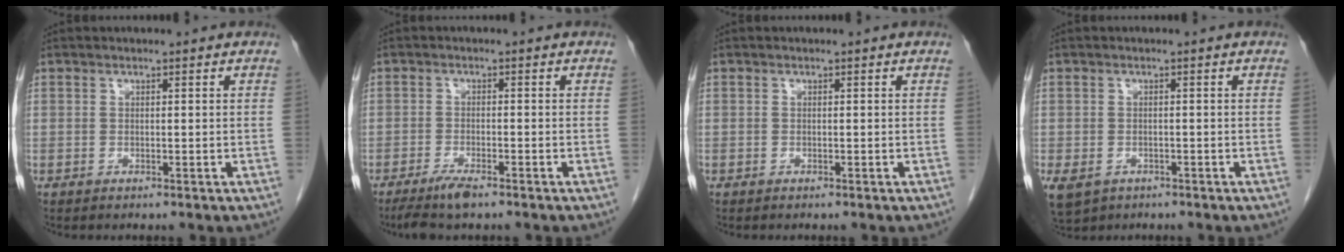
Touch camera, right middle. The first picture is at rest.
{"total": 4.3, "force": [-3.2, 0.6, 2.7], "torque": [-0.056, -0.010, -0.059]}
{"total": 0.0}
{"total": 7.5, "force": [-3.9, 5.6, 3.0], "torque": [-0.081, -0.009, -0.055]}